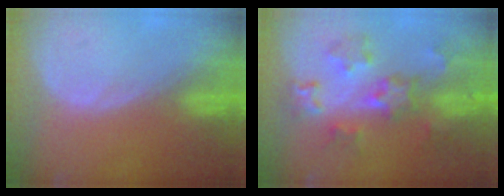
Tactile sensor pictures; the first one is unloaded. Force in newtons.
{"total": 7.9, "press": 7.7, "slide": 1.6}